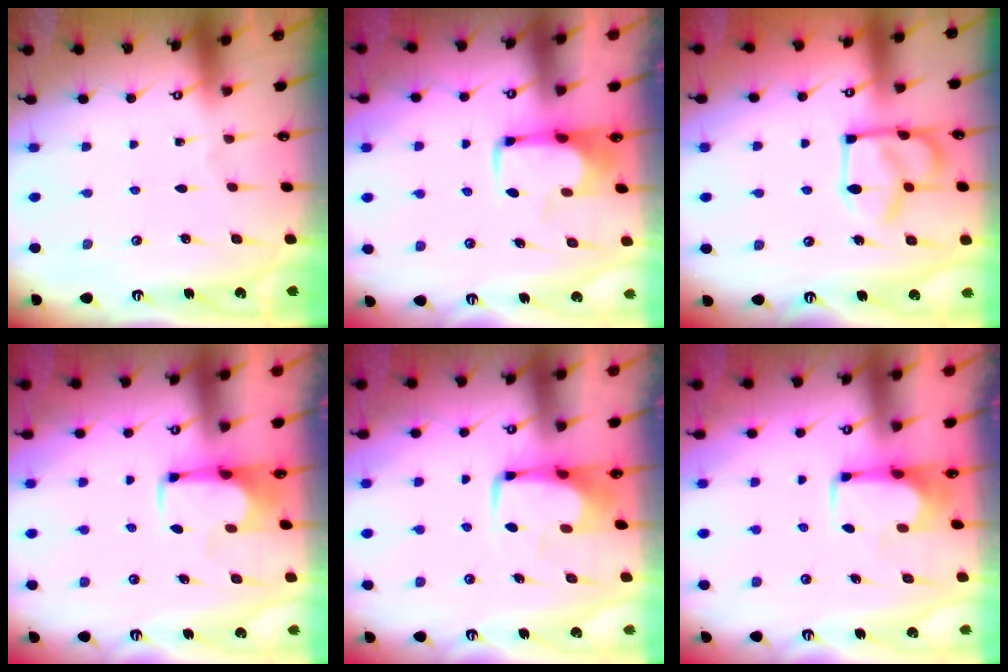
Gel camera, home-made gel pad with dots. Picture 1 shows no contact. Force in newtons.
{"total": 1.6, "press": 1.5, "slide": 0.4}
{"total": 14.1, "press": 14.1, "slide": 0.9}
{"total": 1.4, "press": 1.3, "slide": 0.6}
{"total": 0.0}
{"total": 0.0}